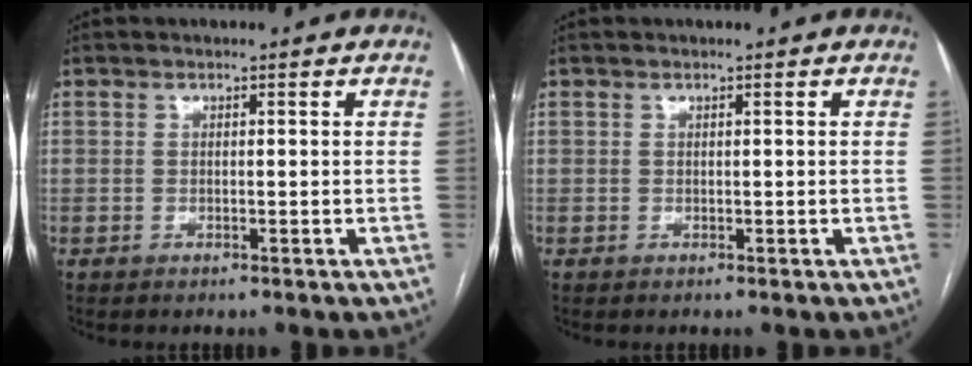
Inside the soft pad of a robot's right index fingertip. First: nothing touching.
{"total": 0.0}